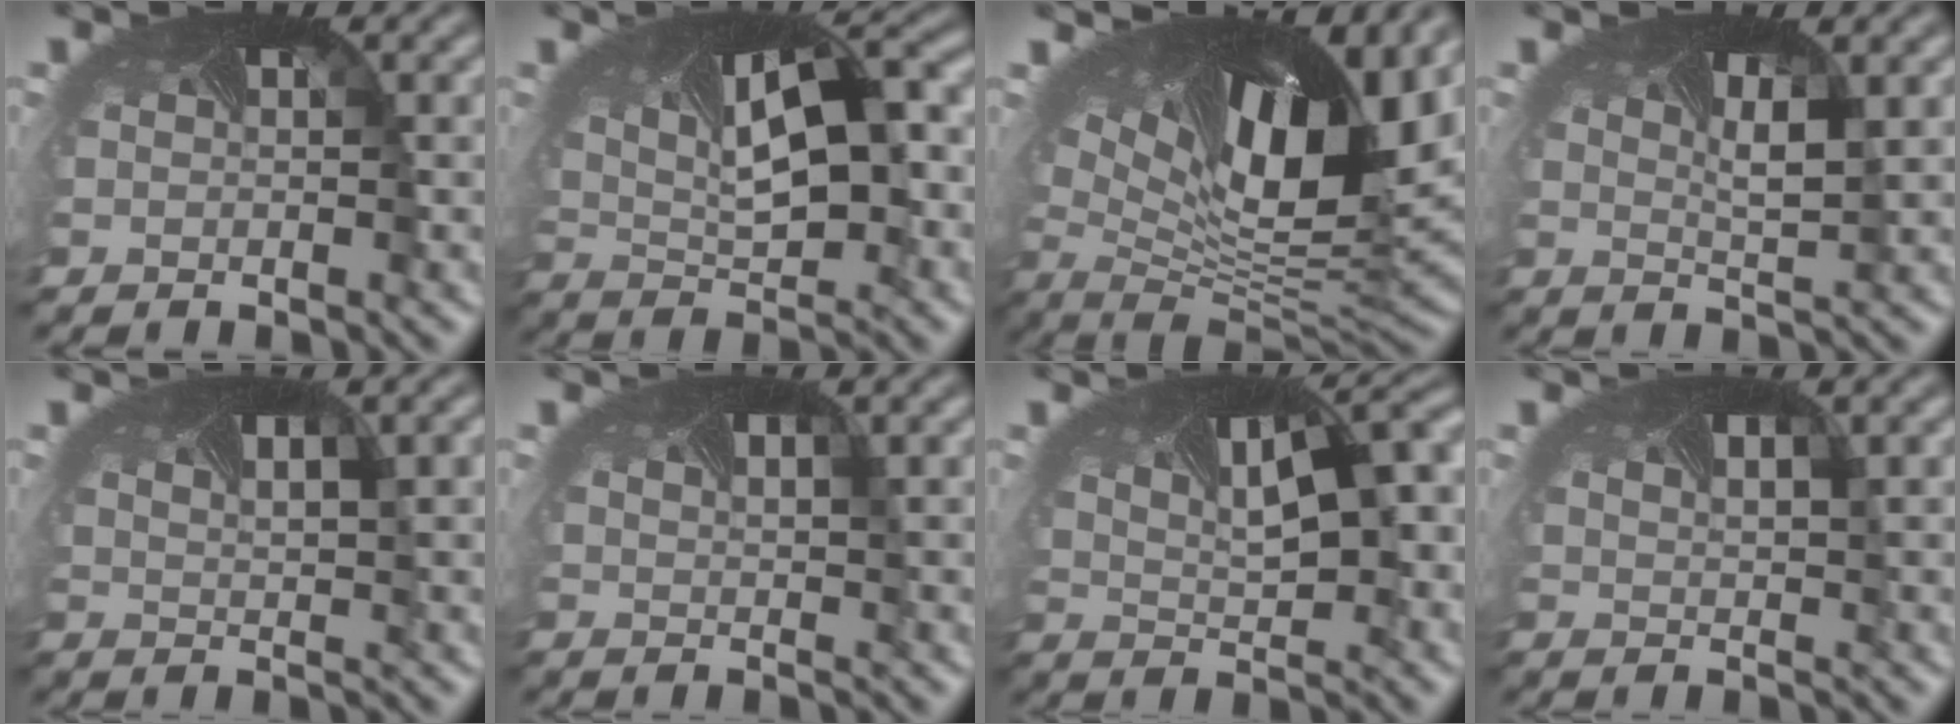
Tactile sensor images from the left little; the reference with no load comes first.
{"total": 10.2, "force": [1.6, 4.5, 9.0], "torque": [-0.138, -0.003, 0.031]}
{"total": 15.7, "force": [6.0, 6.8, 12.9], "torque": [-0.227, 0.010, 0.100]}
{"total": 2.3, "force": [0.6, 0.3, 2.2], "torque": [-0.041, -0.001, 0.010]}
{"total": 2.8, "force": [1.0, 0.9, 2.5], "torque": [-0.036, 0.001, 0.019]}
{"total": 1.5, "force": [0.6, 0.3, 1.3], "torque": [-0.017, 0.002, 0.012]}
{"total": 9.3, "force": [2.3, 3.9, 8.2], "torque": [-0.124, 0.007, 0.040]}
{"total": 1.8, "force": [0.8, 0.4, 1.6], "torque": [-0.020, 0.000, 0.014]}